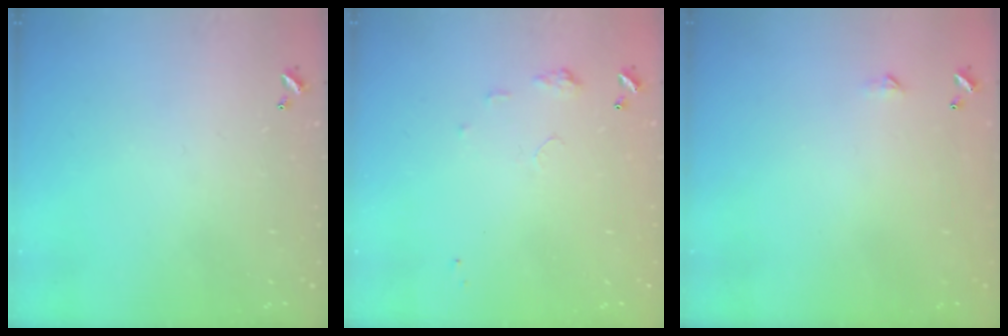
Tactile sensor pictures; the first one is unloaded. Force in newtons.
{"total": 4.5, "press": 4.4, "slide": 0.5}
{"total": 2.3, "press": 2.3, "slide": 0.4}